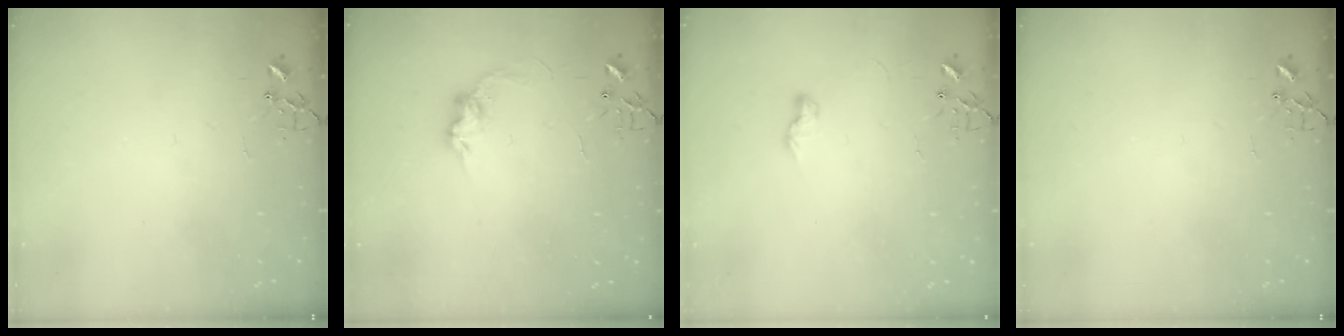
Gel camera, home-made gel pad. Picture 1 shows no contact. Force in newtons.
{"total": 9.0, "press": 9.0, "slide": 0.5}
{"total": 5.6, "press": 5.6, "slide": 0.2}
{"total": 0.0}